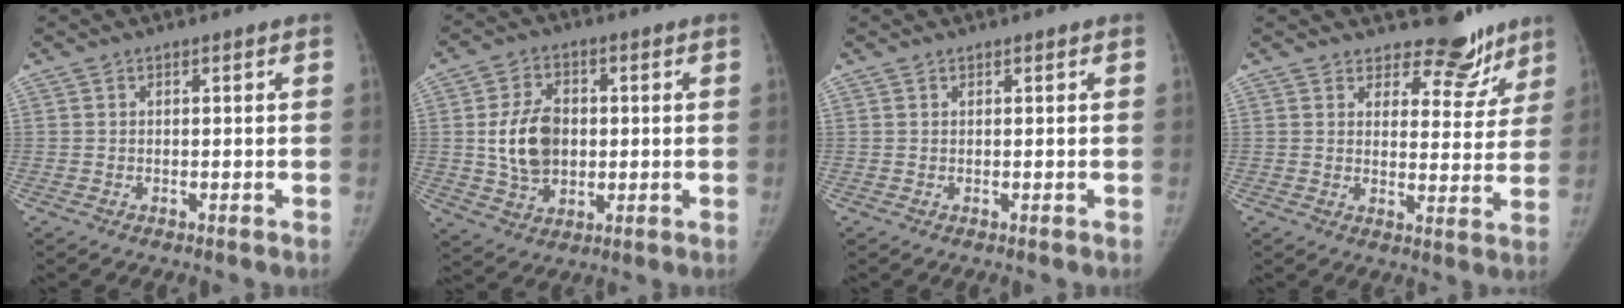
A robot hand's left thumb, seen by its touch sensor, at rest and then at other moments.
{"total": 11.1, "force": [0.6, 8.2, 7.4], "torque": [-0.108, 0.001, 0.016]}
{"total": 0.0}
{"total": 9.8, "force": [8.3, 4.6, 2.4], "torque": [0.014, -0.065, 0.097]}